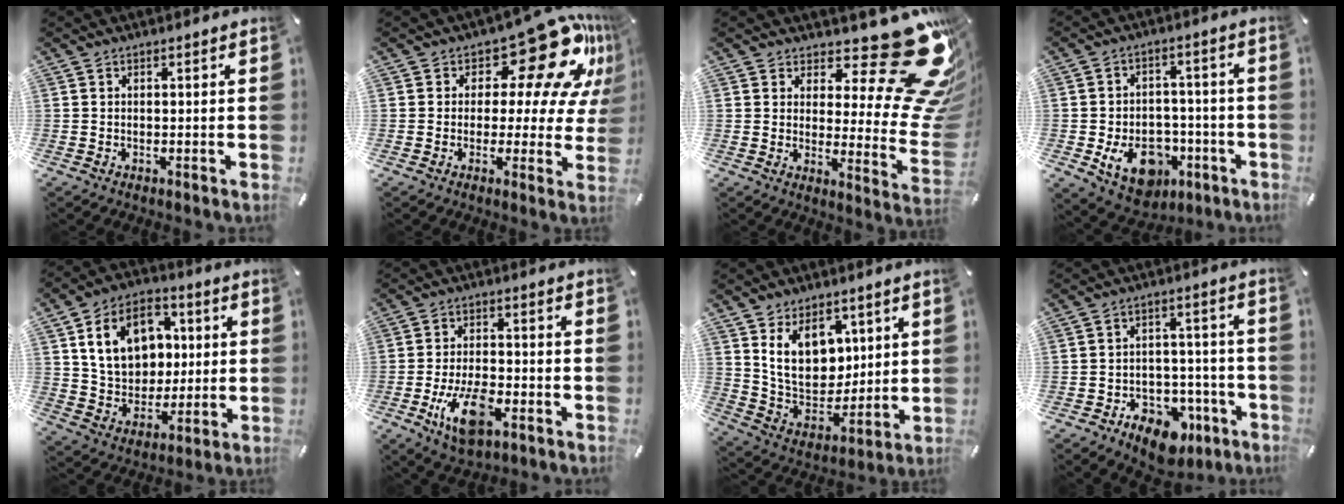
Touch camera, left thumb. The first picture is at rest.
{"total": 18.3, "force": [10.5, 8.3, 12.4], "torque": [-0.162, -0.081, 0.174]}
{"total": 23.9, "force": [14.0, 8.0, 17.6], "torque": [-0.206, -0.115, 0.237]}
{"total": 12.9, "force": [-4.6, 9.8, 7.0], "torque": [-0.106, 0.026, -0.073]}
{"total": 15.3, "force": [3.8, 12.4, 8.1], "torque": [-0.138, 0.006, 0.076]}
{"total": 10.9, "force": [-4.7, 5.5, 8.1], "torque": [-0.159, 0.010, -0.084]}
{"total": 14.5, "force": [6.0, 10.9, 7.5], "torque": [-0.146, -0.029, 0.120]}
{"total": 10.0, "force": [-5.9, 7.0, 4.1], "torque": [-0.044, 0.037, -0.092]}